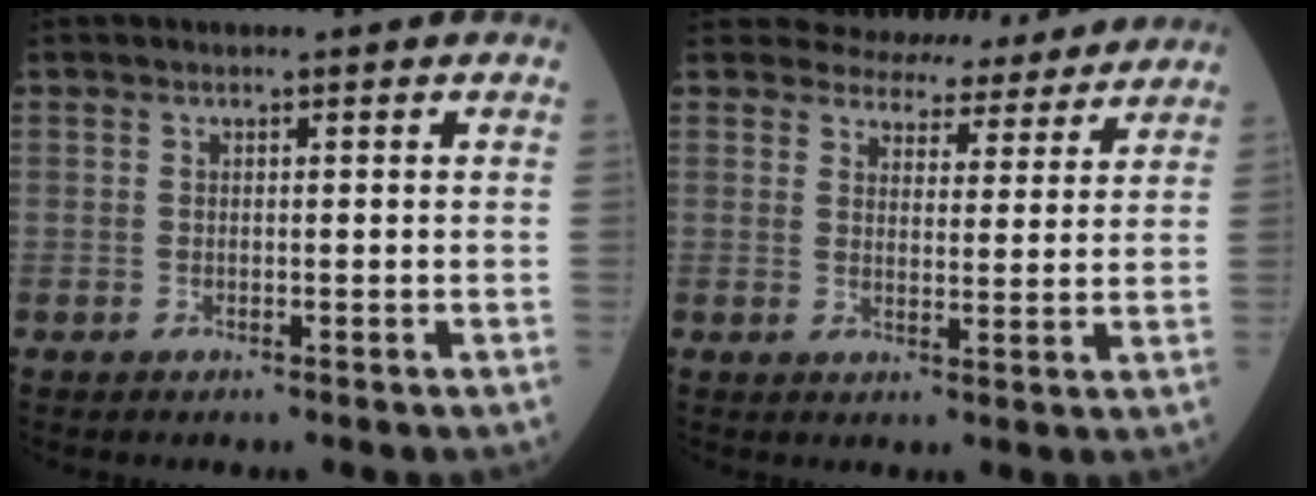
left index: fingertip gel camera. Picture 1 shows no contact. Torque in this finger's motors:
{"motor_torque": [1.06, -1.08, 0.41, 0.07]}